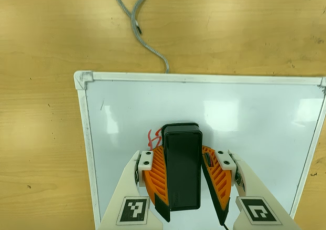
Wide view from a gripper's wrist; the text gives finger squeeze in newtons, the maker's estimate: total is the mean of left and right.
{"total": 14.7, "left": 17.0, "right": 12.5}